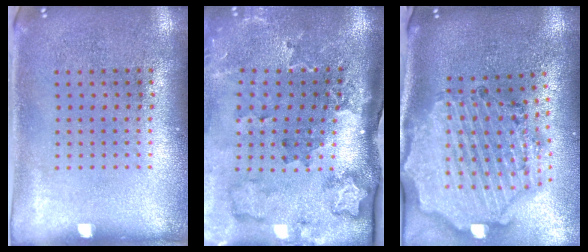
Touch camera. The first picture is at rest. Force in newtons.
{"total": 2.3, "press": 2.0, "slide": 1.2}
{"total": 2.9, "press": 2.6, "slide": 1.2}